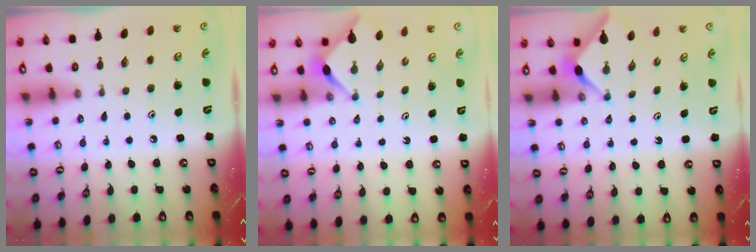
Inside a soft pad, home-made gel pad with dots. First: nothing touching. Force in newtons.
{"total": 2.7, "press": 2.7, "slide": 0.3}
{"total": 2.9, "press": 2.8, "slide": 0.4}